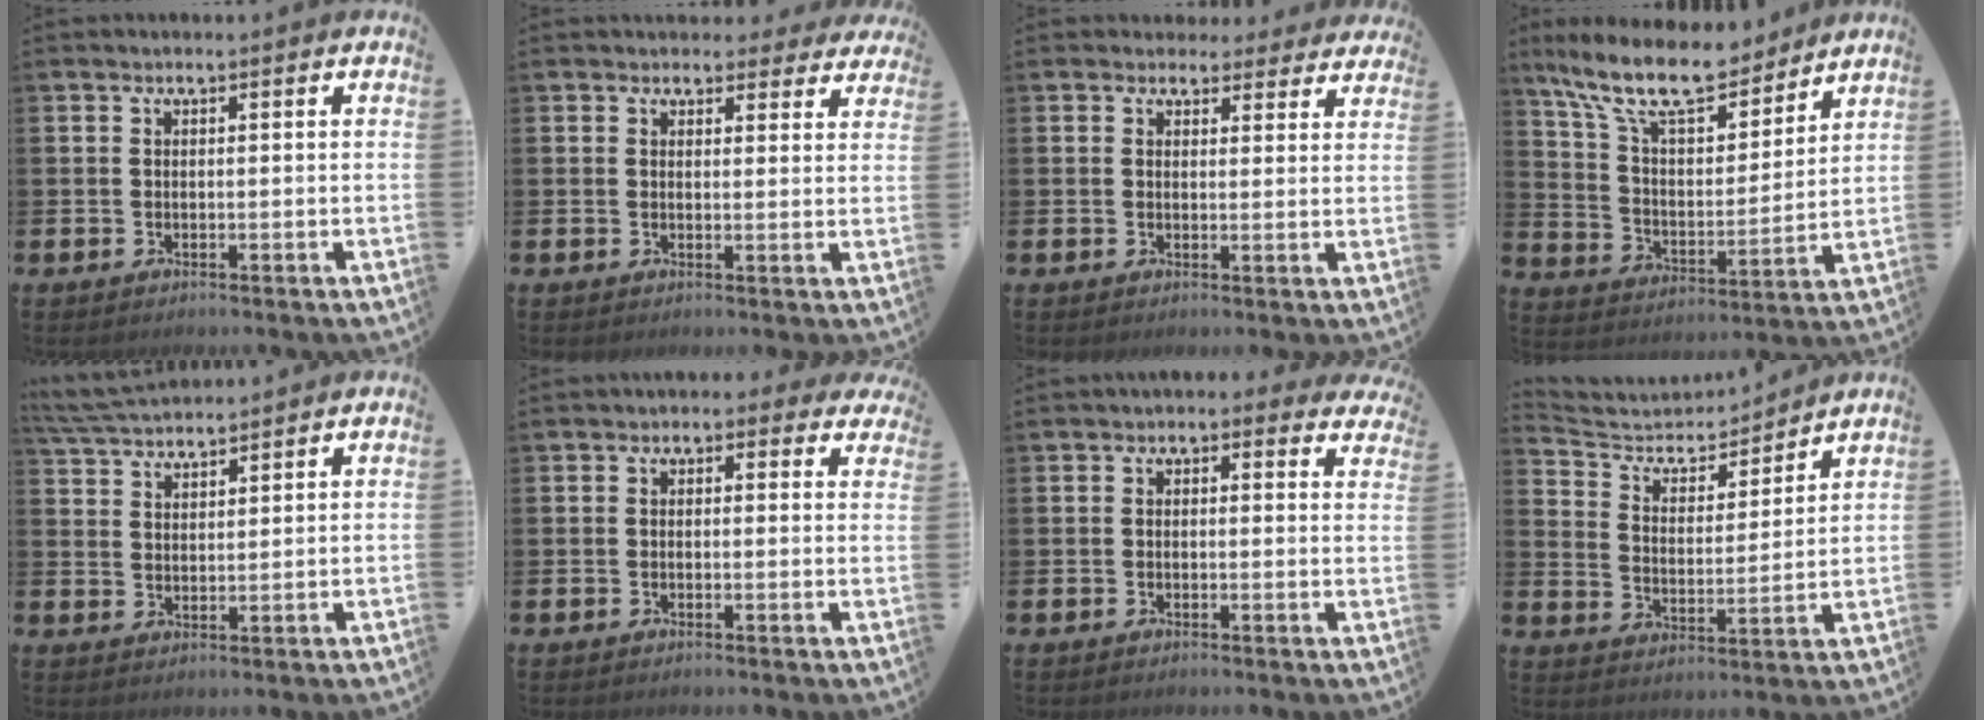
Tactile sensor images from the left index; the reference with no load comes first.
{"total": 3.0, "force": [2.7, 1.3, 0.1], "torque": [0.011, -0.015, 0.045]}
{"total": 3.4, "force": [3.0, 1.6, 0.0], "torque": [0.001, -0.014, 0.050]}
{"total": 13.0, "force": [11.1, 3.6, 5.8], "torque": [-0.142, -0.064, 0.197]}
{"total": 5.0, "force": [4.9, 0.6, 0.8], "torque": [-0.033, -0.019, 0.090]}
{"total": 1.1, "force": [0.6, 0.9, 0.3], "torque": [0.005, 0.001, 0.005]}
{"total": 1.3, "force": [1.0, 0.7, 0.2], "torque": [-0.003, 0.000, 0.015]}
{"total": 5.2, "force": [5.0, 1.7, 0.4], "torque": [-0.039, -0.042, 0.082]}